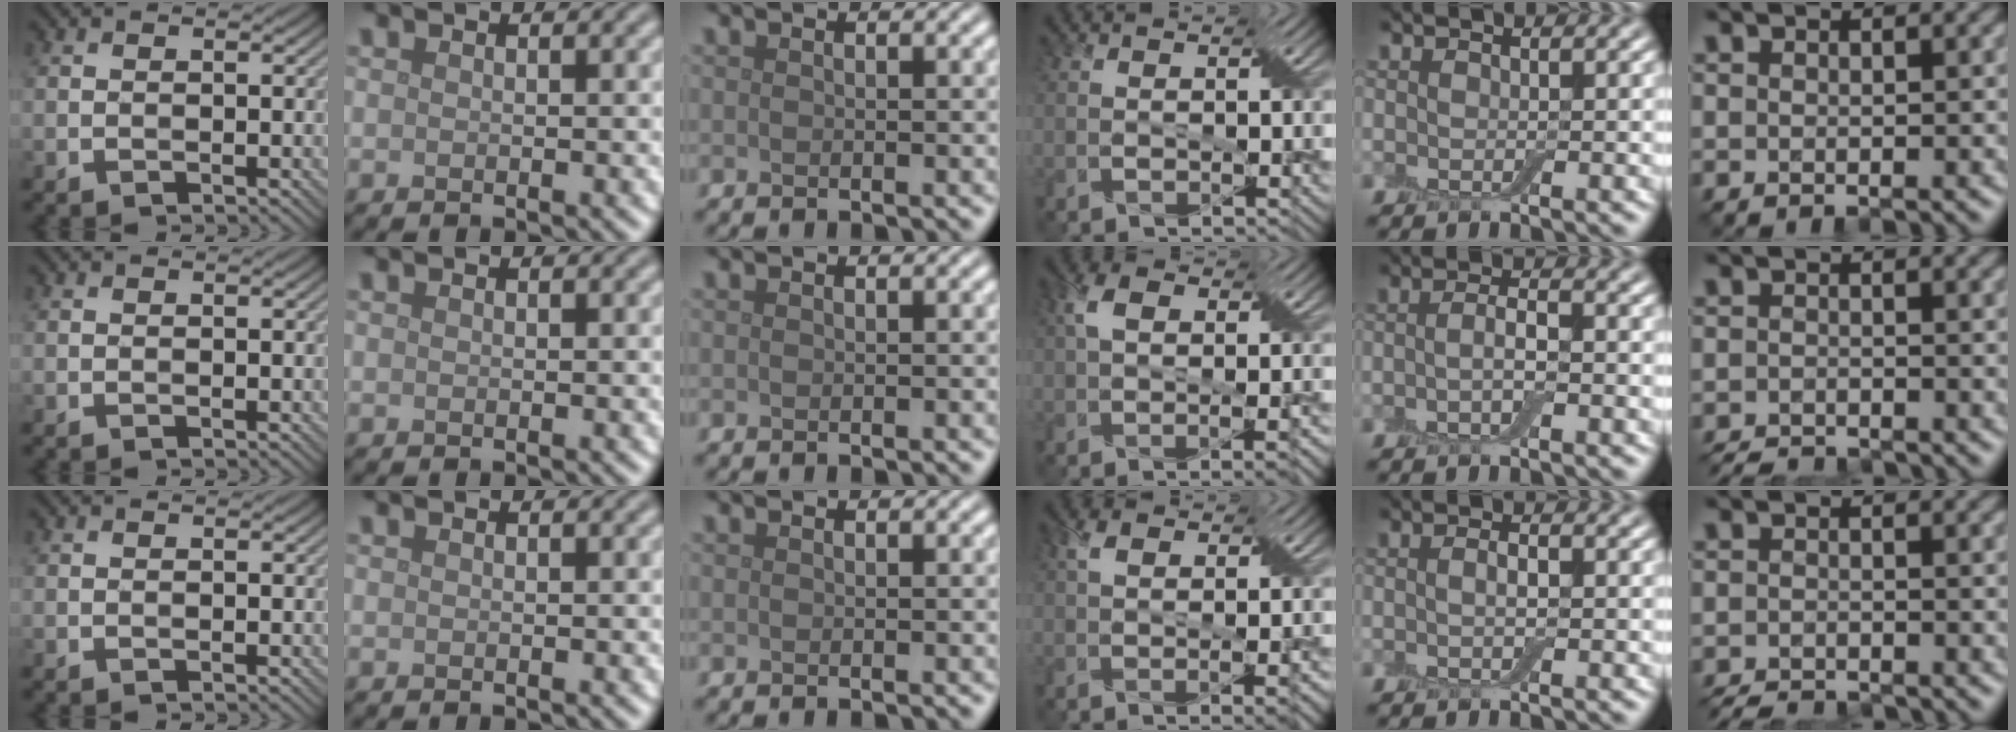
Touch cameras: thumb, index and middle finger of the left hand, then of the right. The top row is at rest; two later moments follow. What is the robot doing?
{"motion": "fold", "object": "bandage"}